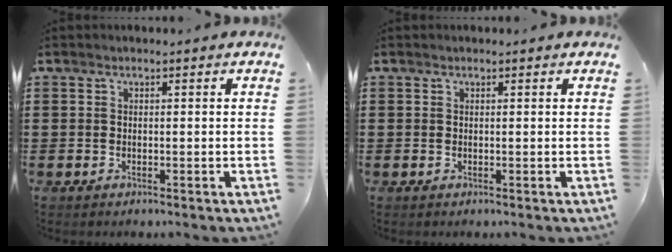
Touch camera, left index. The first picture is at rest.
{"total": 0.0}